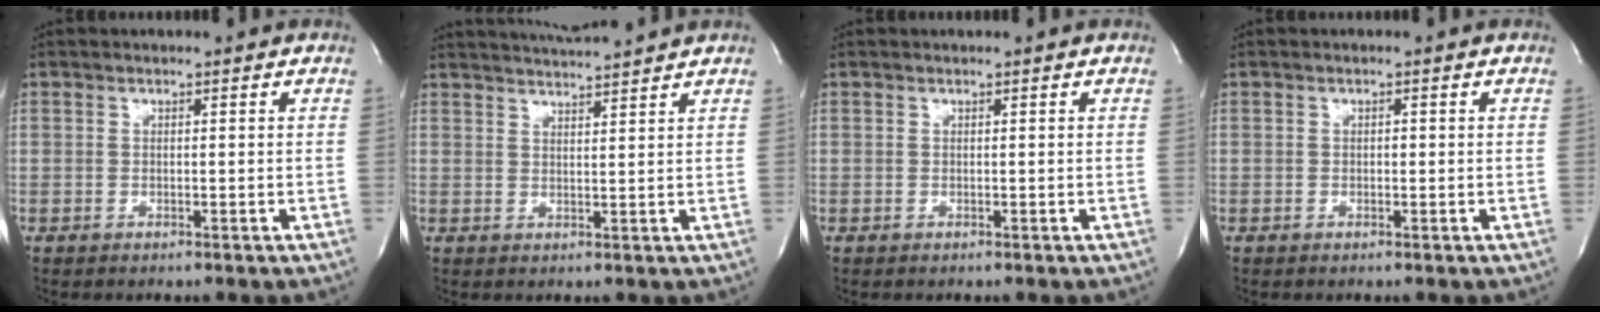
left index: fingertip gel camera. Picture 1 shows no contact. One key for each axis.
{"total": 6.8, "fx": 6.5, "fy": -1.0, "fz": 1.9, "tx": -0.040, "ty": 0.009, "tz": 0.099}
{"total": 0.0}
{"total": 0.6, "fx": -0.2, "fy": 0.3, "fz": 0.4, "tx": -0.005, "ty": -0.002, "tz": -0.005}